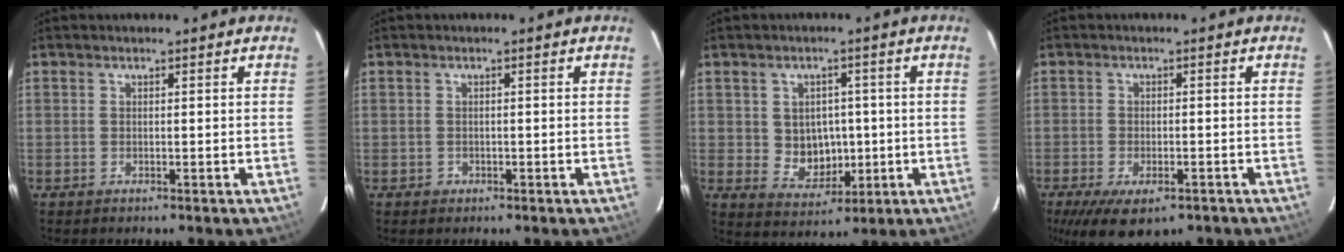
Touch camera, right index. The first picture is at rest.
{"total": 1.3, "force": [-0.6, 1.2, 0.1], "torque": [0.001, 0.003, -0.004]}
{"total": 7.0, "force": [-0.1, 6.2, 3.3], "torque": [-0.065, 0.005, 0.017]}
{"total": 10.2, "force": [-6.4, 4.5, 6.5], "torque": [-0.139, -0.035, -0.097]}